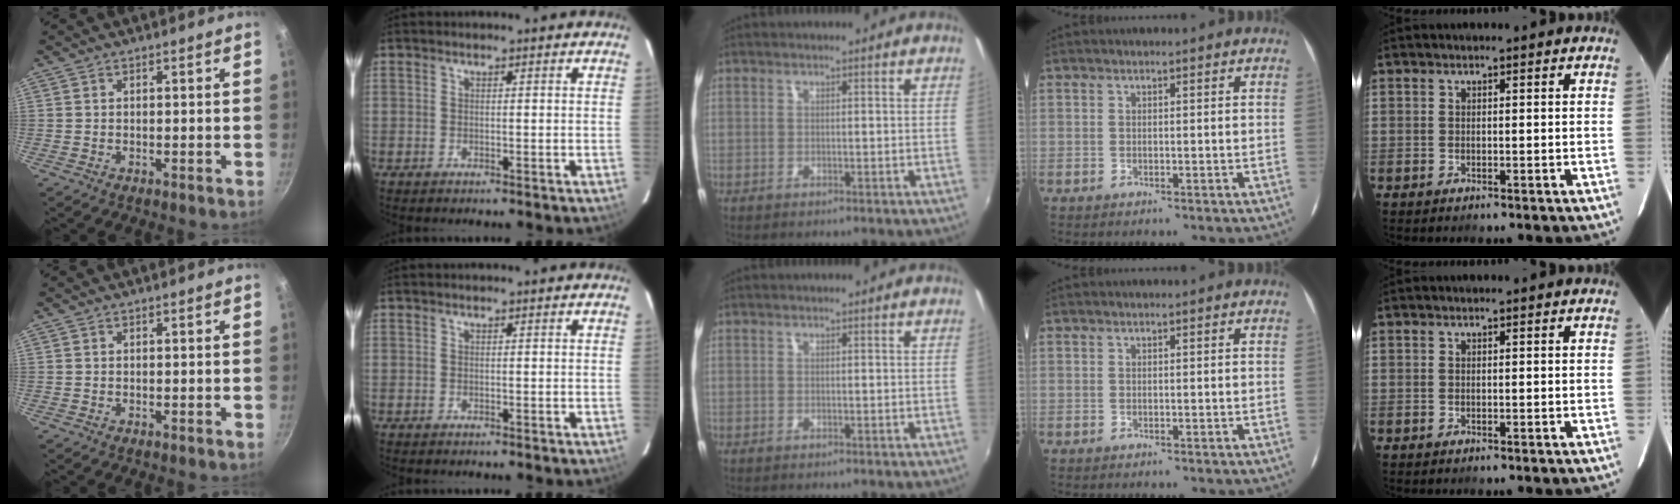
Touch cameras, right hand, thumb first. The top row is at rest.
{}